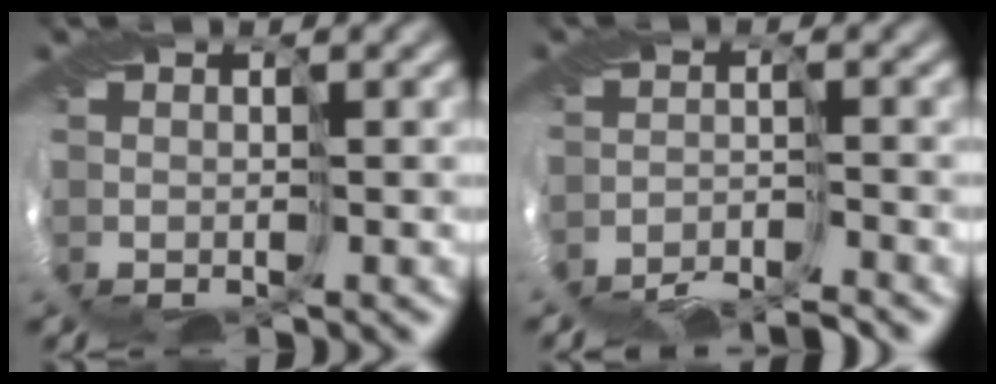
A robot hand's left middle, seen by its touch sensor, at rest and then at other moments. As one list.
[{"total": 5.5, "force": [-5.4, 0.2, 0.7], "torque": [-0.019, -0.010, -0.106]}]